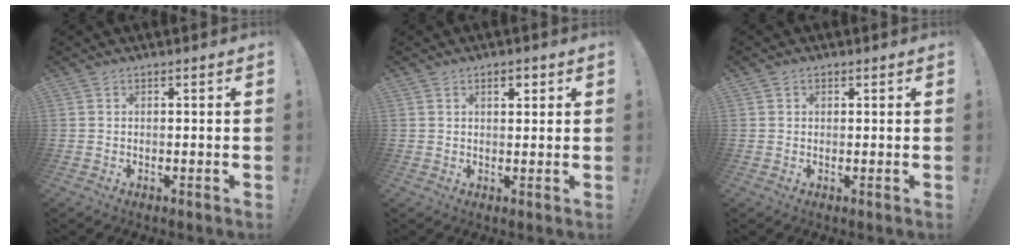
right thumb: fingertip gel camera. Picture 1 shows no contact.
{"total": 2.8, "force": [1.5, 1.3, 2.0], "torque": [-0.020, -0.004, 0.021]}
{"total": 0.9, "force": [0.4, 0.8, -0.1], "torque": [0.008, -0.001, 0.006]}